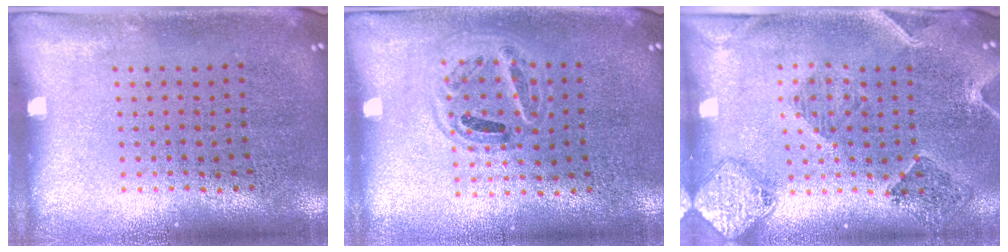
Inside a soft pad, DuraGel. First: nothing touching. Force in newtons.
{"total": 0.9, "press": 0.8, "slide": 0.4}
{"total": 0.9, "press": 0.9, "slide": 0.3}